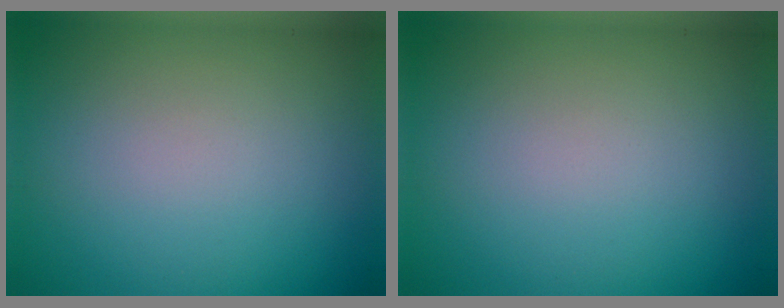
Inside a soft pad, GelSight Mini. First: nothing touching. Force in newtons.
{"total": 0.0}